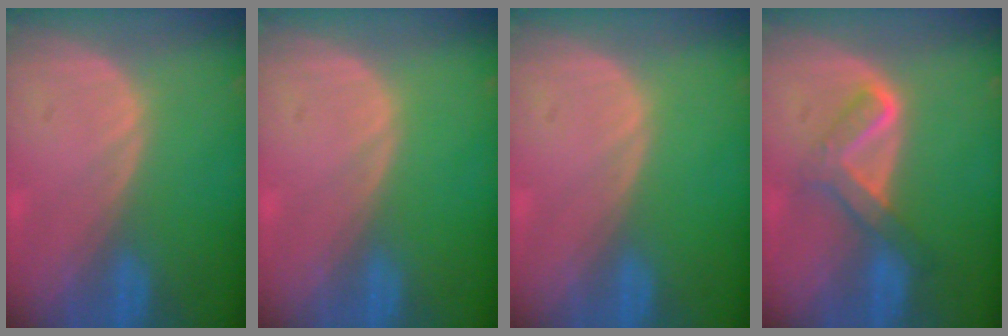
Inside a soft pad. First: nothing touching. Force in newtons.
{"total": 0.0}
{"total": 0.0}
{"total": 5.2, "press": 5.2, "slide": 0.1}